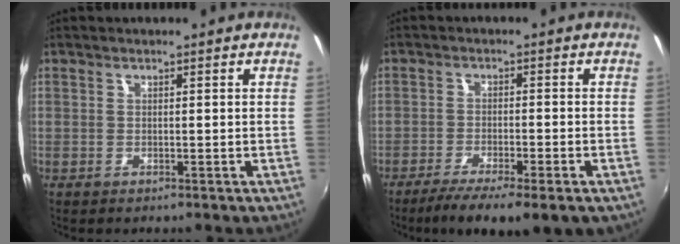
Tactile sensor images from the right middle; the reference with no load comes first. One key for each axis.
{"total": 9.9, "fx": -6.6, "fy": 1.8, "fz": 7.2, "tx": -0.140, "ty": -0.033, "tz": -0.104}